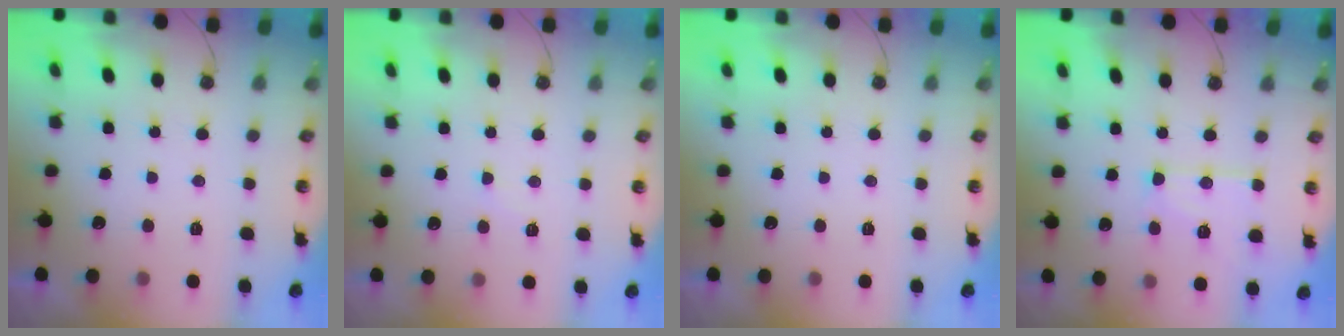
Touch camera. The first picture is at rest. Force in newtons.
{"total": 7.6, "press": 7.6, "slide": 0.8}
{"total": 0.0}
{"total": 9.6, "press": 9.6, "slide": 0.9}